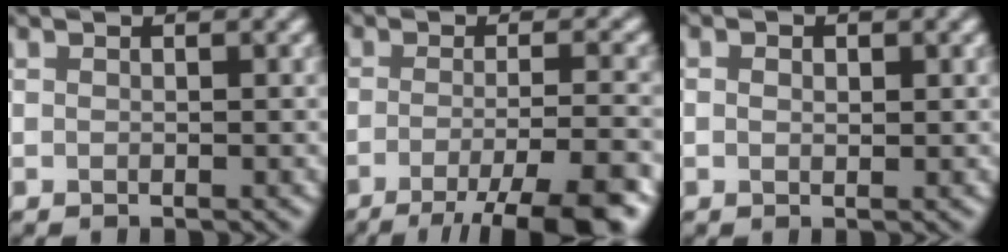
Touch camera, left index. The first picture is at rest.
{"total": 8.9, "force": [-5.3, 1.8, 6.9], "torque": [-0.096, 0.002, -0.078]}
{"total": 0.9, "force": [0.2, 0.6, 0.6], "torque": [-0.011, 0.002, 0.002]}